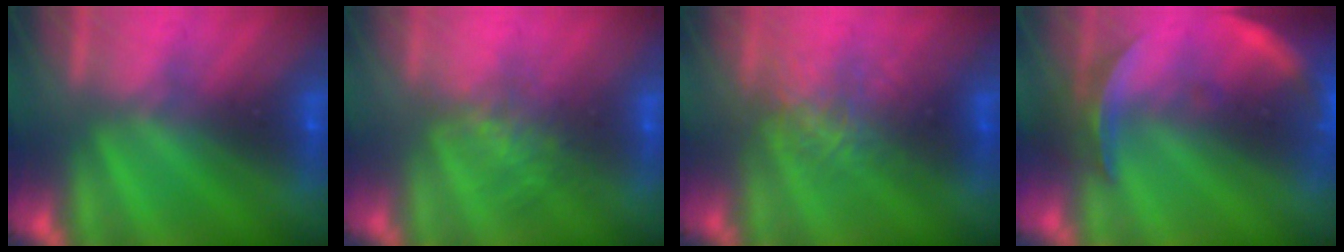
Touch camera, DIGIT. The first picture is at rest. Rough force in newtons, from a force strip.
{"total": 3.9}
{"total": 2.4}
{"total": 9.0}